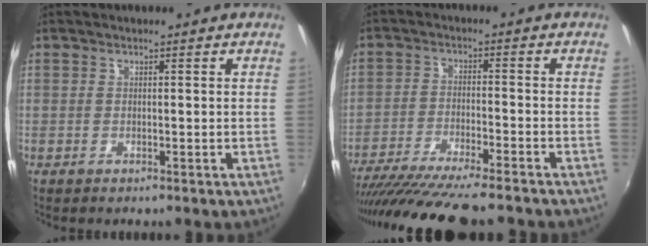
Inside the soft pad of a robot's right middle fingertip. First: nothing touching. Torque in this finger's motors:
{"motor_torque": [1.08, -1.06, 0.53, 0.11]}